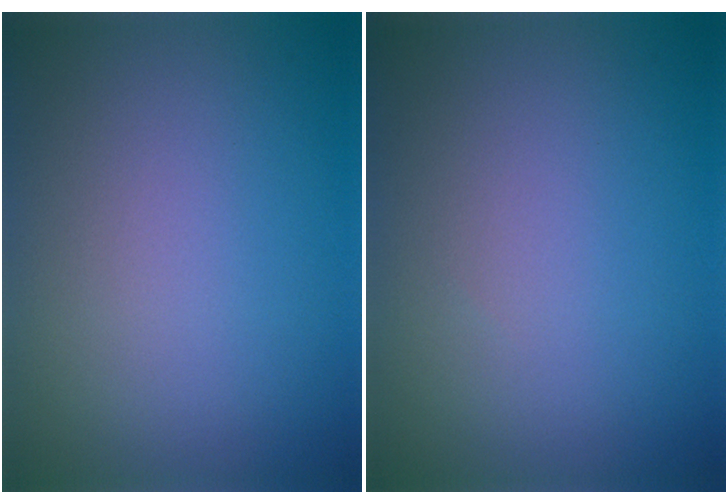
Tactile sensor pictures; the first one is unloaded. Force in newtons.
{"total": 0.0}